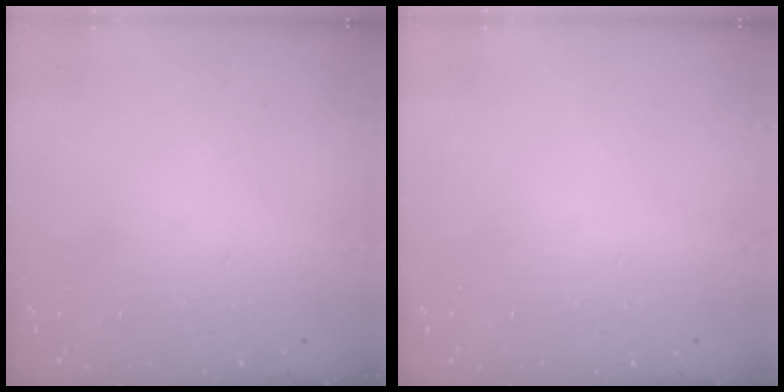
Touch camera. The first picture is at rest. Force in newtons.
{"total": 0.0}